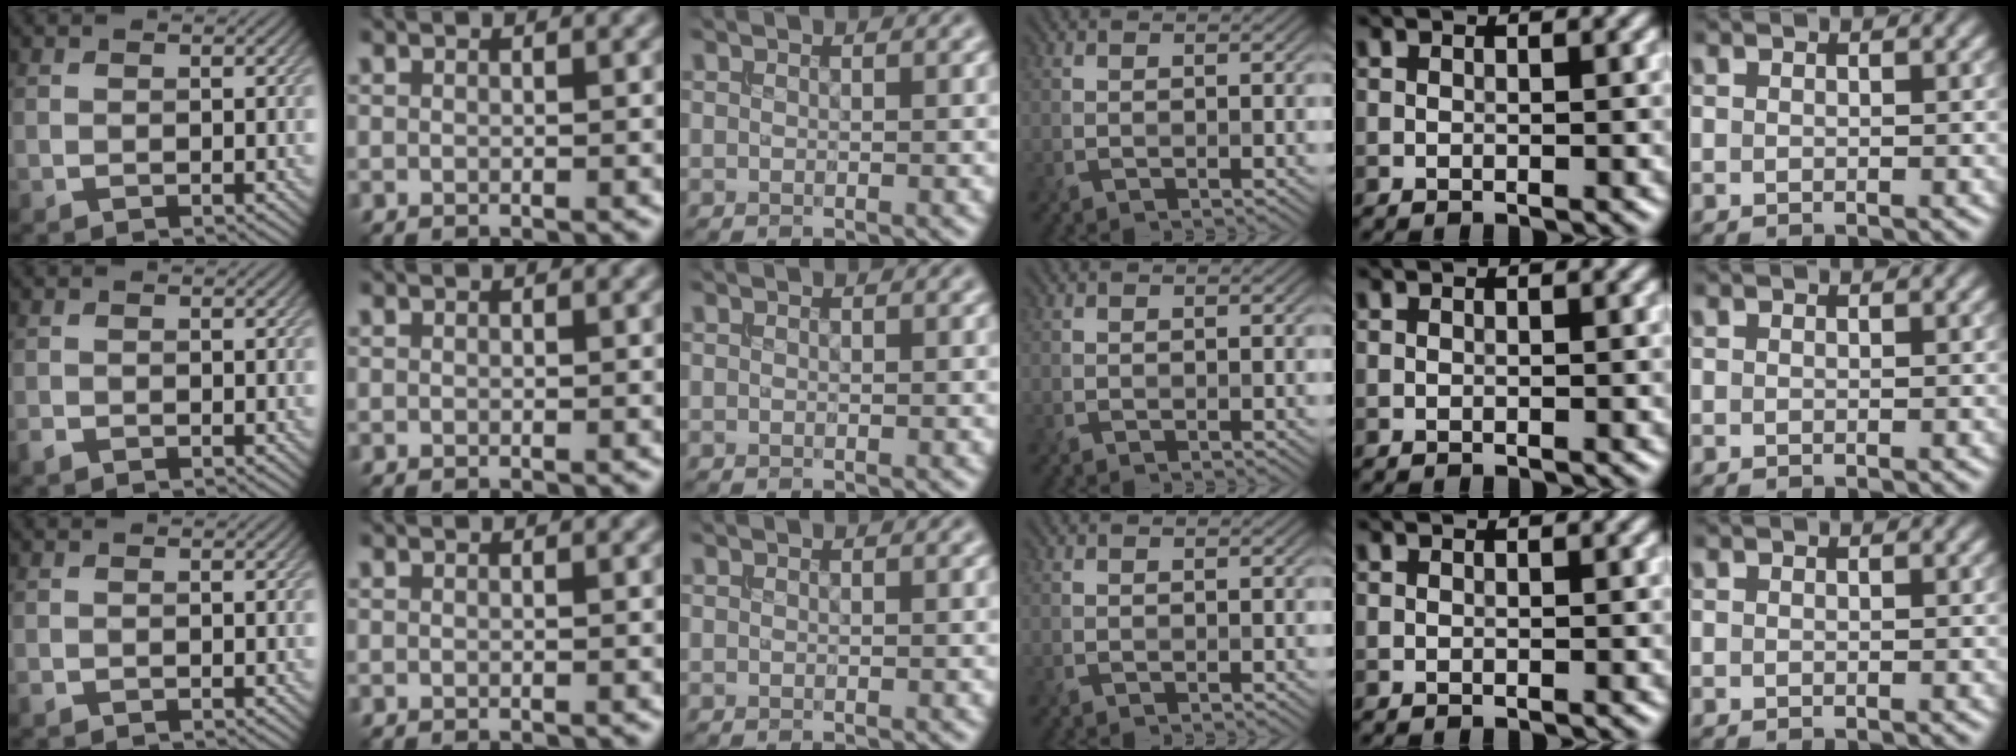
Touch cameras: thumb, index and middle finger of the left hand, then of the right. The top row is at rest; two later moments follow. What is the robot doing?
{"motion": "insert", "object": "file holder"}